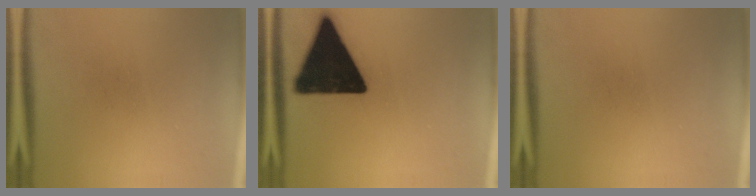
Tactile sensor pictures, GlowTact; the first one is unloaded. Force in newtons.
{"total": 19.6}
{"total": 0.0}